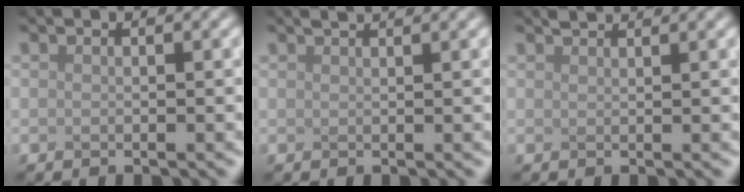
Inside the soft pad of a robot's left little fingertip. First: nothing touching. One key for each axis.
{"total": 2.2, "fx": 1.7, "fy": 0.7, "fz": 1.1, "tx": 0.004, "ty": 0.013, "tz": -0.003}
{"total": 1.6, "fx": 1.5, "fy": 0.2, "fz": 0.4, "tx": -0.002, "ty": 0.005, "tz": 0.017}